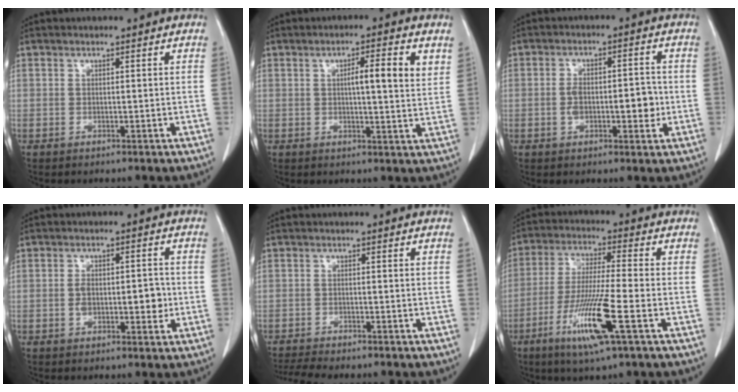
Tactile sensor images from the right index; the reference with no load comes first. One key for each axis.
{"total": 6.5, "fx": 2.2, "fy": 0.7, "fz": 6.1, "tx": -0.092, "ty": 0.005, "tz": 0.028}
{"total": 6.7, "fx": -1.1, "fy": 3.0, "fz": 5.9, "tx": -0.100, "ty": 0.012, "tz": -0.014}
{"total": 5.5, "fx": -0.9, "fy": 2.7, "fz": 4.7, "tx": -0.078, "ty": 0.009, "tz": -0.011}
{"total": 5.8, "fx": -5.3, "fy": 0.4, "fz": 2.4, "tx": -0.035, "ty": -0.008, "tz": -0.083}
{"total": 12.2, "fx": -5.1, "fy": -0.1, "fz": 11.1, "tx": -0.222, "ty": -0.025, "tz": -0.097}